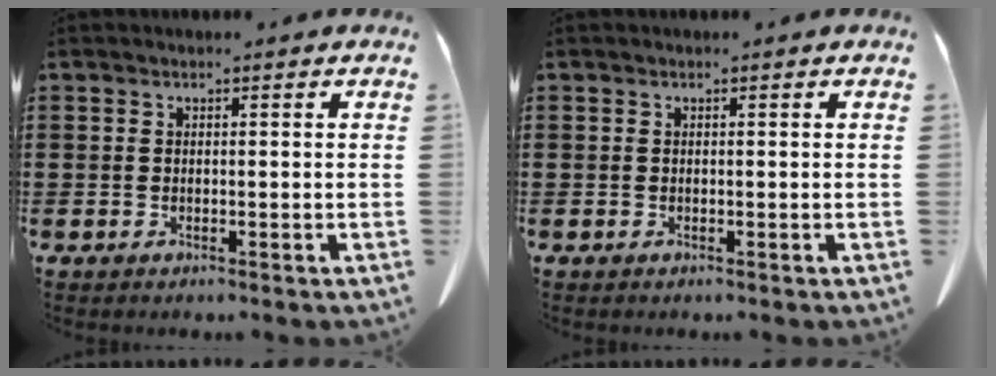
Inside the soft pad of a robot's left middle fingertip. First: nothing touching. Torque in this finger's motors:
{"motor_torque": [-0.01, 0.01, 0.00, 0.00]}